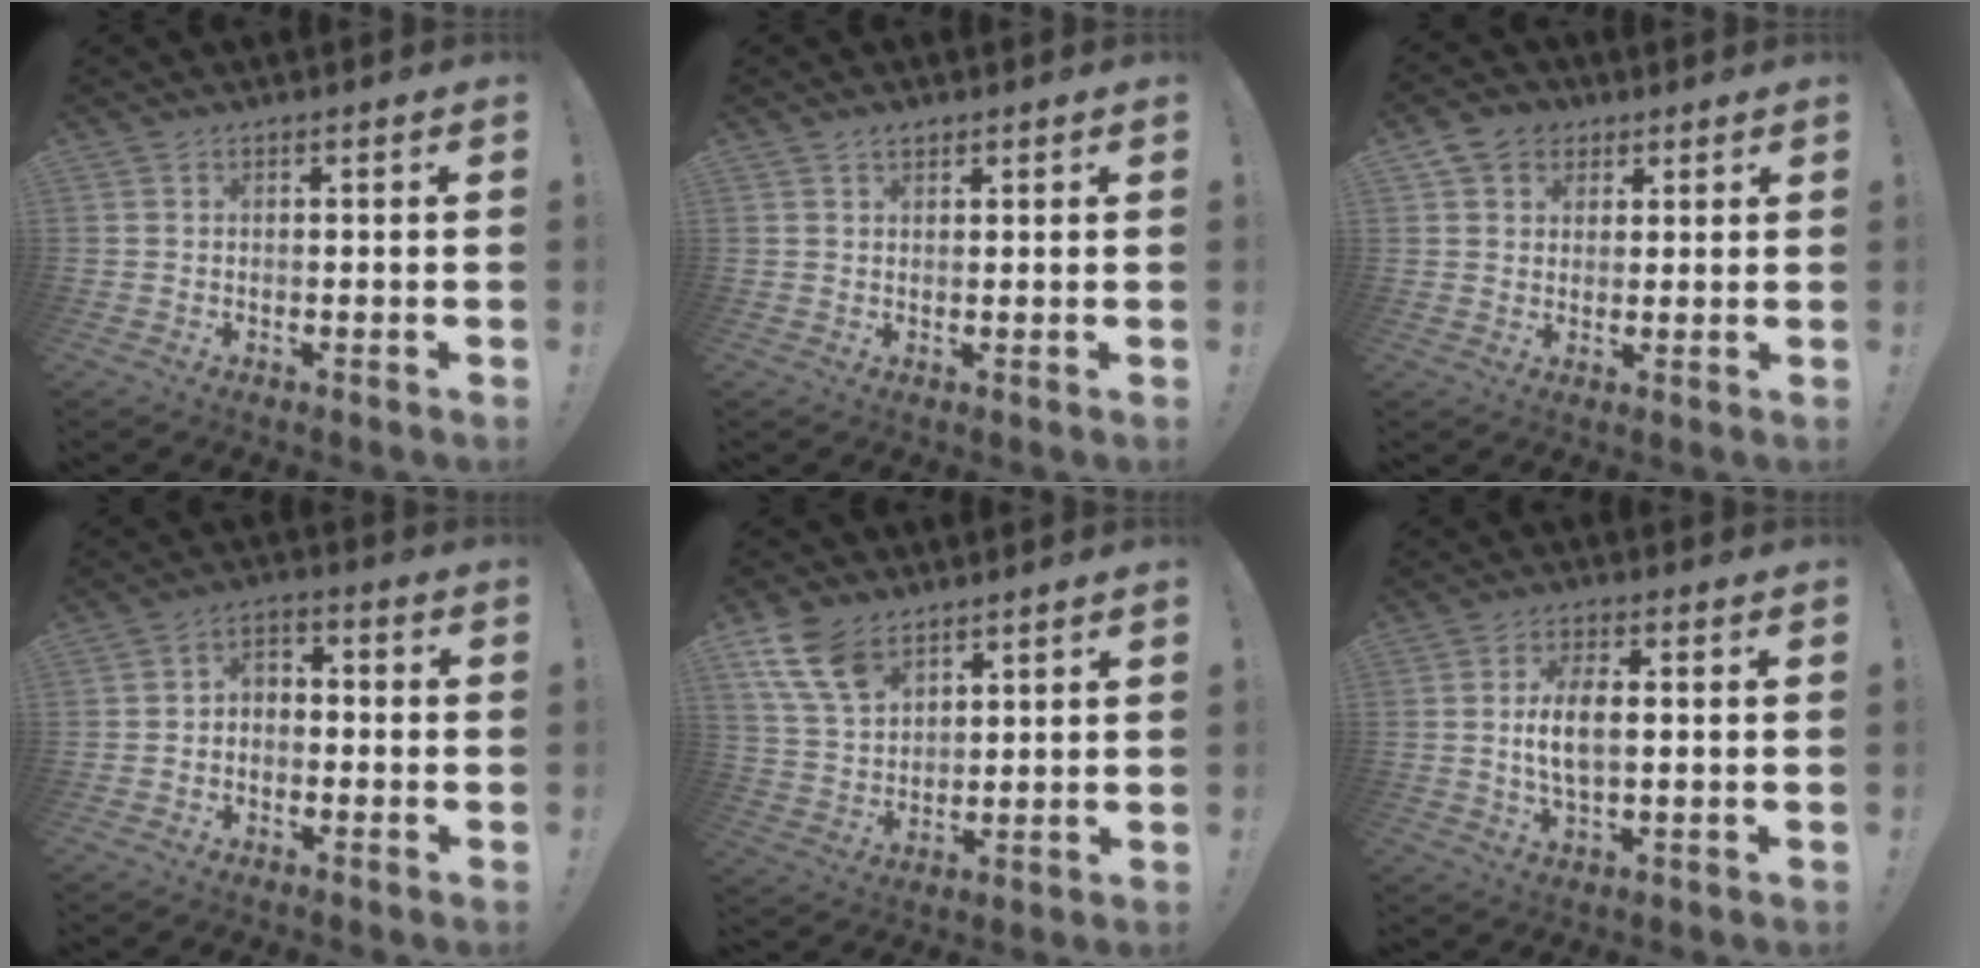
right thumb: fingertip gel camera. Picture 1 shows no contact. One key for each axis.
{"total": 1.7, "fx": 1.2, "fy": 0.9, "fz": 0.8, "tx": -0.015, "ty": -0.003, "tz": 0.022}
{"total": 6.8, "fx": 3.2, "fy": 5.6, "fz": 1.9, "tx": -0.034, "ty": -0.008, "tz": 0.066}
{"total": 4.3, "fx": -2.6, "fy": 3.0, "fz": 1.7, "tx": -0.034, "ty": 0.020, "tz": -0.047}
{"total": 11.9, "fx": 7.3, "fy": 7.1, "fz": 6.1, "tx": -0.124, "ty": -0.031, "tz": 0.143}
{"total": 7.8, "fx": 0.2, "fy": 3.3, "fz": 7.0, "tx": -0.135, "ty": -0.004, "tz": -0.001}